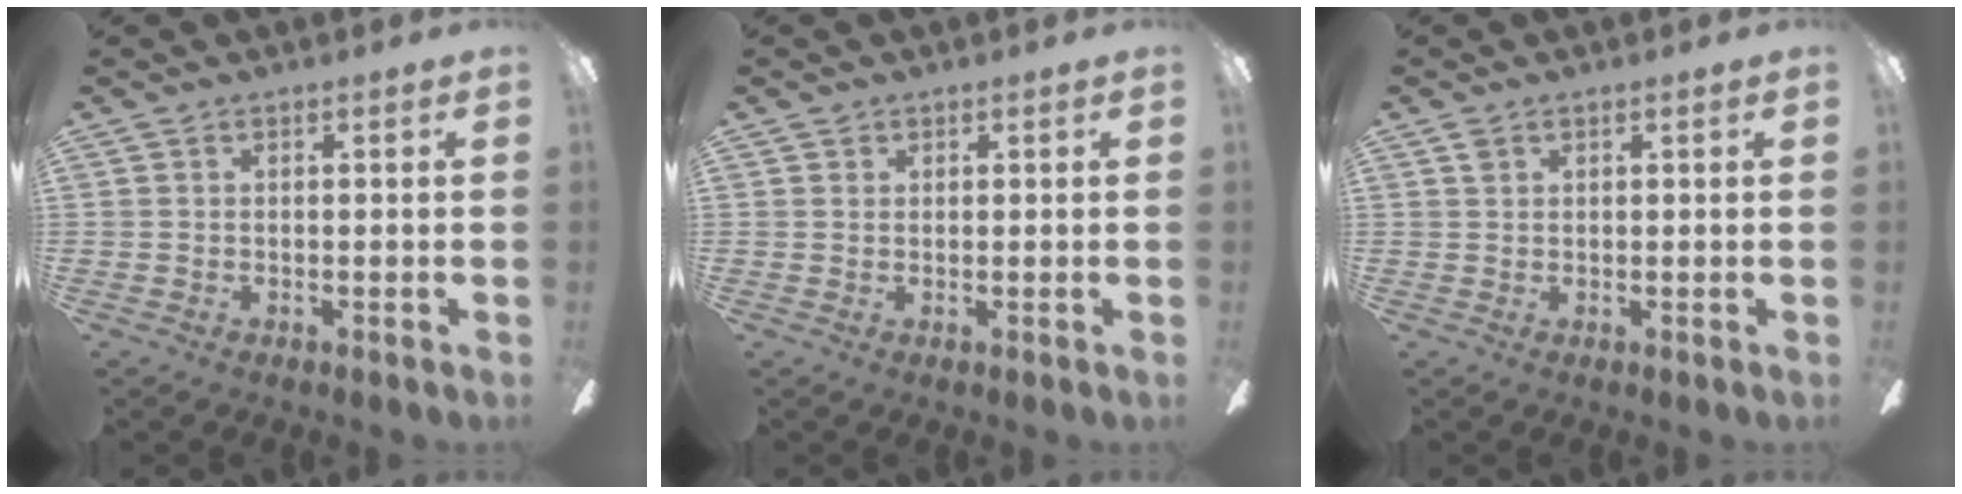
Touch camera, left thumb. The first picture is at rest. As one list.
[{"total": 1.3, "force": [0.7, 1.1, 0.0], "torque": [0.006, 0.001, 0.010]}, {"total": 1.4, "force": [0.9, 1.0, 0.4], "torque": [0.000, -0.002, 0.015]}]